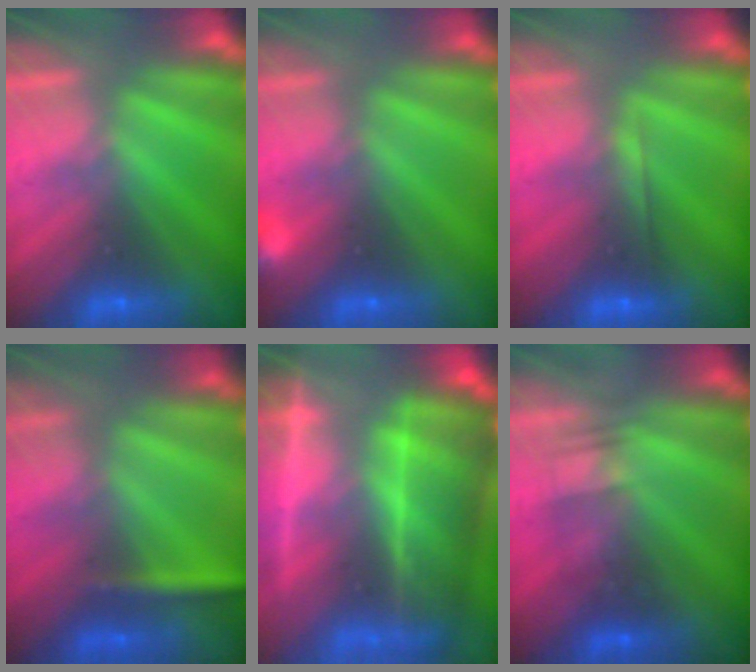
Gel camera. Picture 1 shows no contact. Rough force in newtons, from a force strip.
{"total": 3.2}
{"total": 2.0}
{"total": 3.0}
{"total": 5.6}
{"total": 2.2}